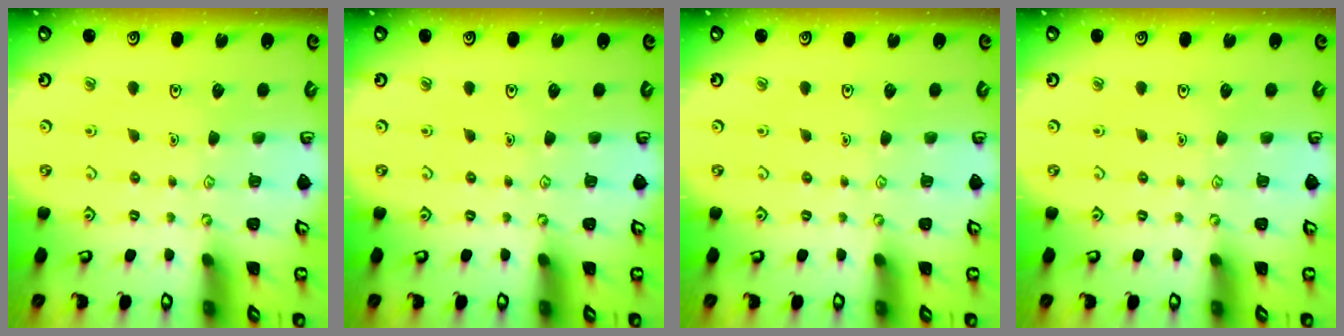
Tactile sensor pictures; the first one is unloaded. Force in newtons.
{"total": 0.0}
{"total": 0.0}
{"total": 0.0}